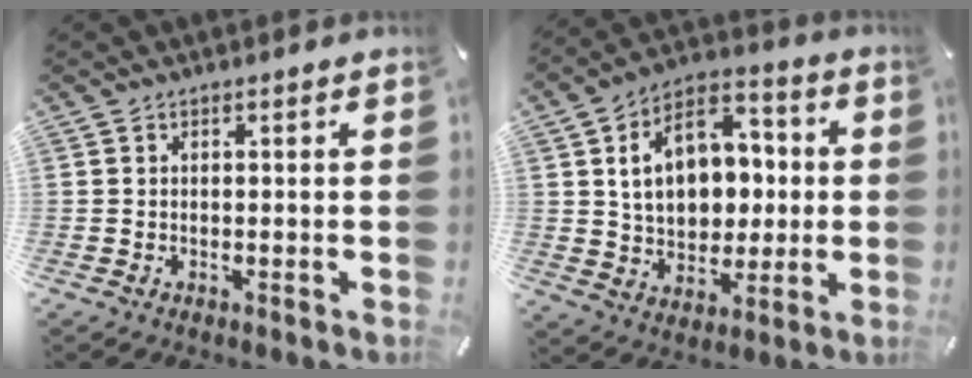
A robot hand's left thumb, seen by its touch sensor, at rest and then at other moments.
{"total": 14.4, "force": [1.9, 11.7, 8.2], "torque": [-0.128, 0.002, 0.041]}